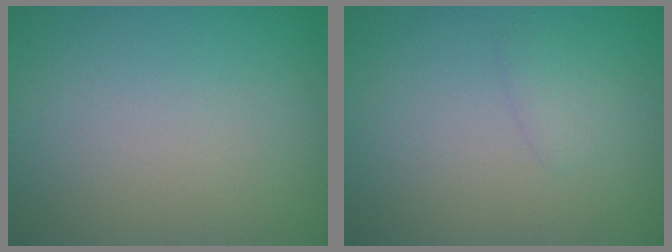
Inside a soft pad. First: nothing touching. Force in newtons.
{"total": 1.0, "press": 1.0, "slide": 0.1}